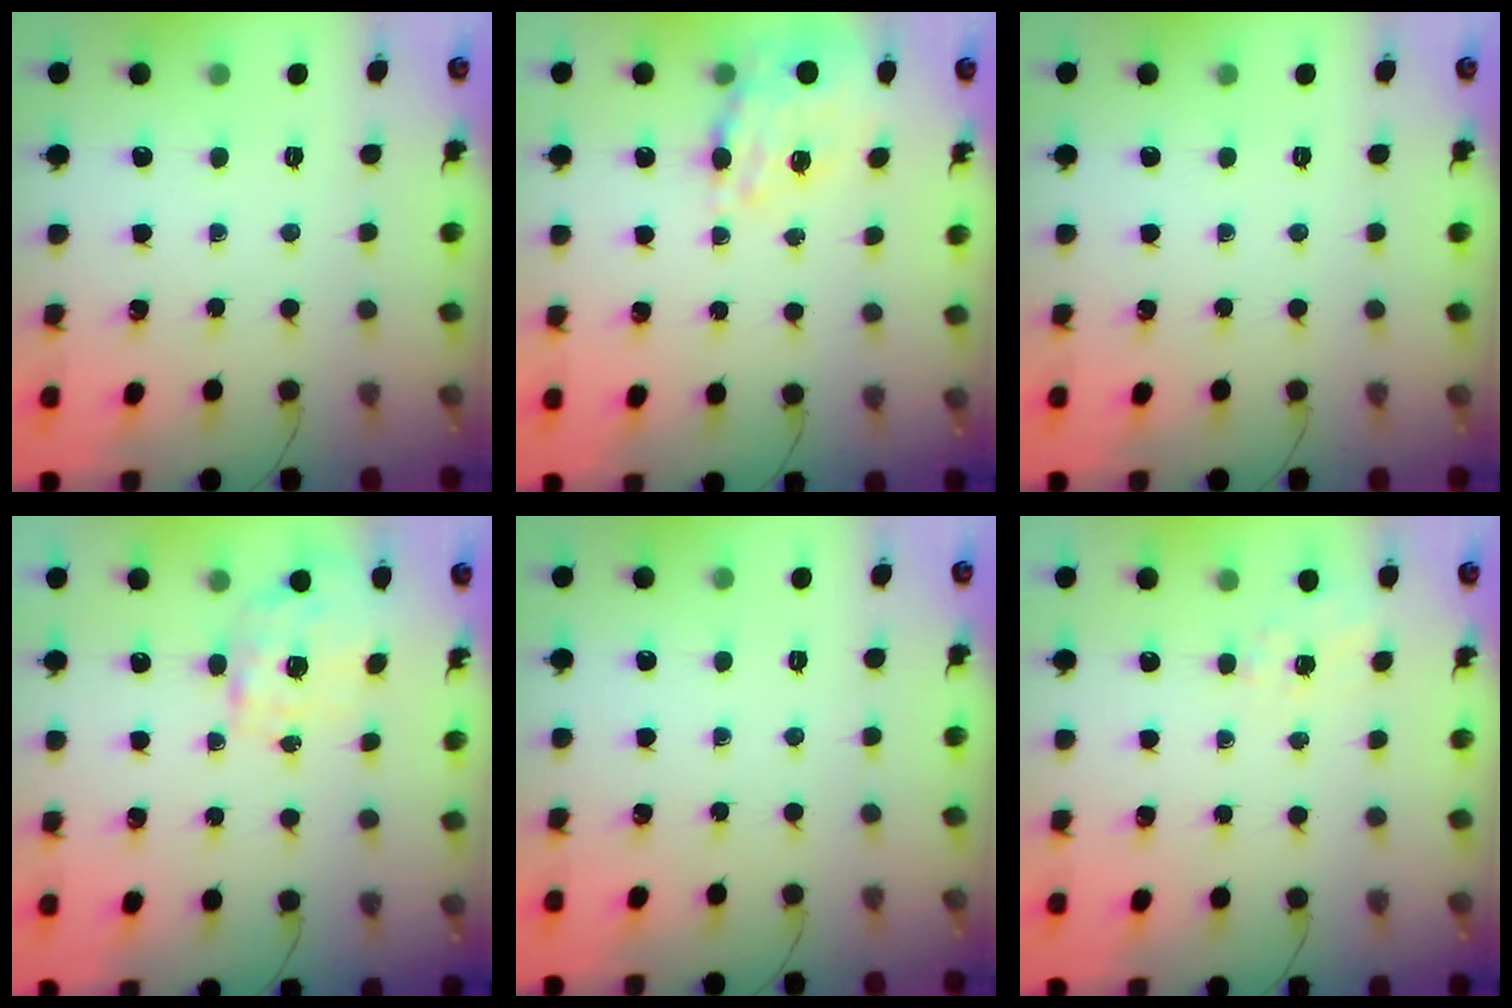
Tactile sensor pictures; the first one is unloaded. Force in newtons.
{"total": 12.8, "press": 12.2, "slide": 3.8}
{"total": 0.0}
{"total": 1.8, "press": 1.7, "slide": 0.6}
{"total": 0.0}
{"total": 1.5, "press": 1.1, "slide": 1.1}